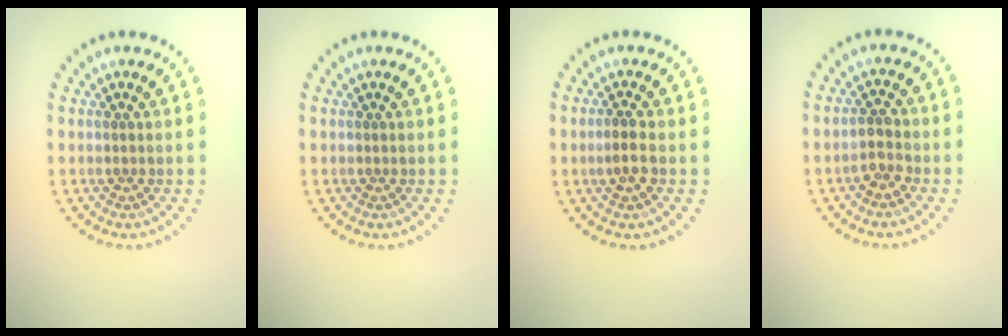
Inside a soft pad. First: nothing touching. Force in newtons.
{"total": 0.0}
{"total": 1.8, "press": 1.8, "slide": 0.5}
{"total": 1.8, "press": 1.8, "slide": 0.4}